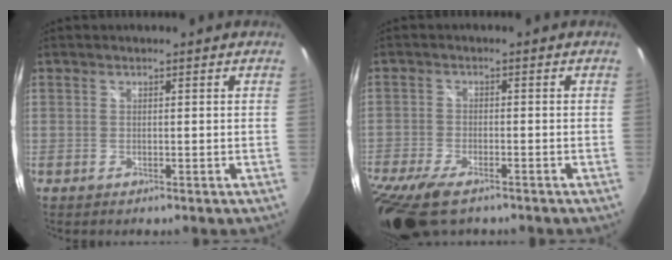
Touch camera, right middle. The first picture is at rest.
{"total": 12.4, "force": [-8.8, 4.6, 7.5], "torque": [-0.190, -0.053, -0.160]}